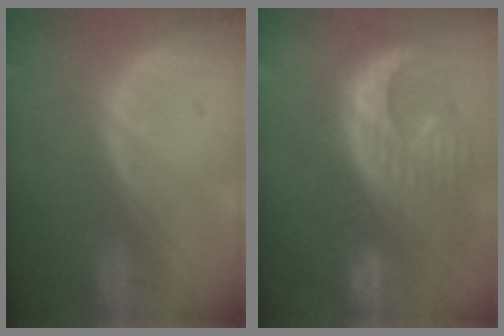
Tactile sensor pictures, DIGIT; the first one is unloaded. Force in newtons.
{"total": 13.2, "press": 11.3, "slide": 6.8}